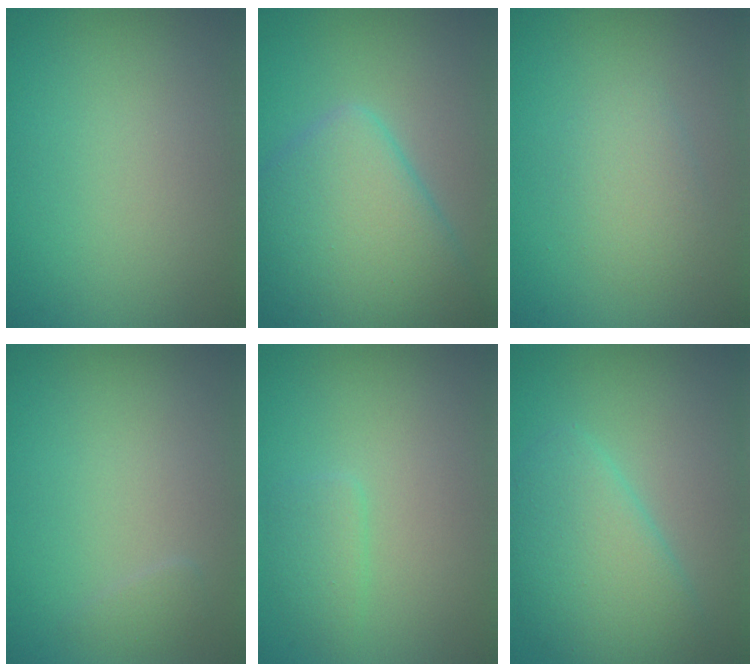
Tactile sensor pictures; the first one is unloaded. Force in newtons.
{"total": 7.9, "press": 7.9, "slide": 0.2}
{"total": 2.0, "press": 2.0, "slide": 0.1}
{"total": 0.8, "press": 0.8, "slide": 0.1}
{"total": 1.4, "press": 1.4, "slide": 0.1}
{"total": 5.0, "press": 5.0, "slide": 0.2}